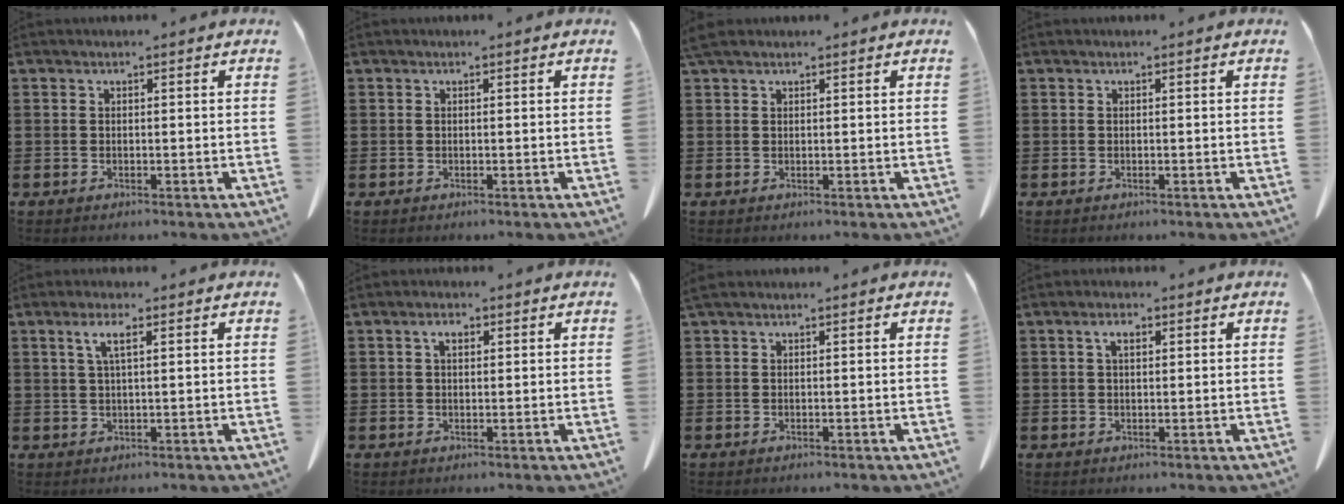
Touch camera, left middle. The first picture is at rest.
{"total": 0.0}
{"total": 1.6, "force": [1.3, 0.4, 0.9], "torque": [-0.022, 0.003, 0.024]}
{"total": 0.0}
{"total": 3.2, "force": [1.3, 0.6, 2.9], "torque": [-0.061, 0.007, 0.019]}
{"total": 2.0, "force": [0.8, 1.0, 1.6], "torque": [-0.028, 0.005, 0.010]}
{"total": 0.6, "force": [0.4, 0.1, 0.4], "torque": [-0.010, 0.002, 0.007]}
{"total": 2.2, "force": [0.8, 0.9, 1.8], "torque": [-0.033, 0.004, 0.012]}